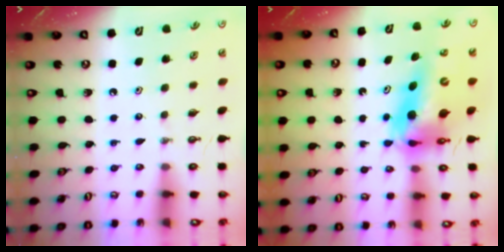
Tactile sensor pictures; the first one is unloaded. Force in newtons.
{"total": 12.2, "press": 12.2, "slide": 1.2}